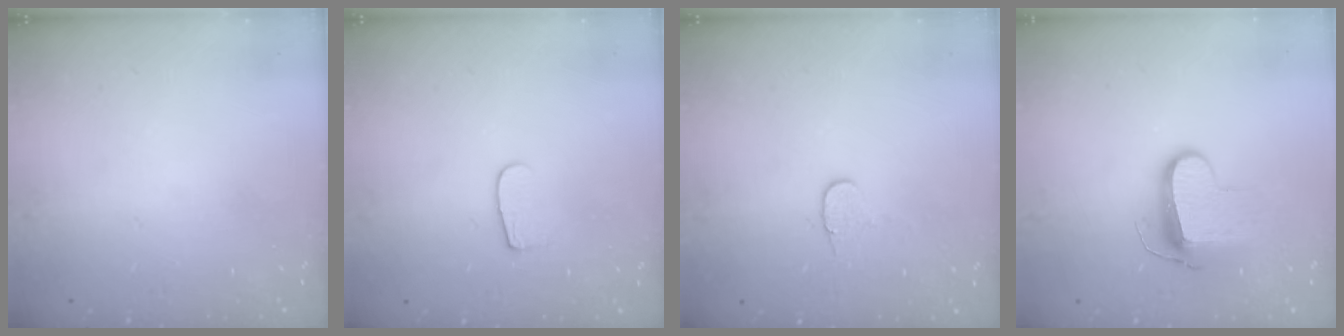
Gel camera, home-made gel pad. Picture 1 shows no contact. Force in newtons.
{"total": 5.9, "press": 5.9, "slide": 0.6}
{"total": 6.1, "press": 6.0, "slide": 0.5}
{"total": 10.1, "press": 10.1, "slide": 0.5}